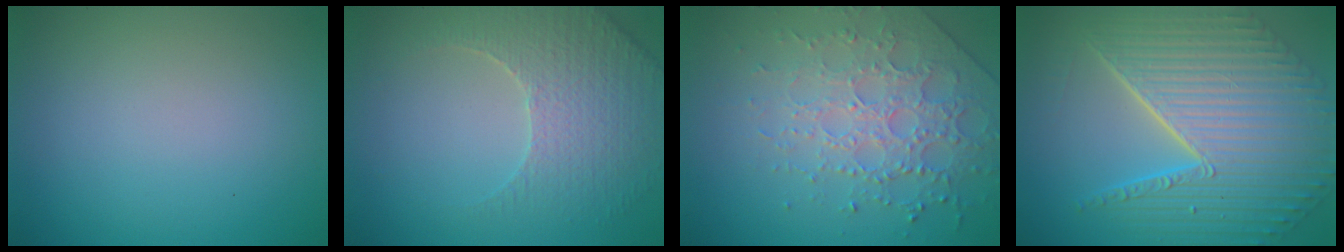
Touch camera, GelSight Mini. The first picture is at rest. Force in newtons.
{"total": 3.7, "press": 3.6, "slide": 1.0}
{"total": 4.2, "press": 4.1, "slide": 0.7}
{"total": 11.1, "press": 7.3, "slide": 8.4}